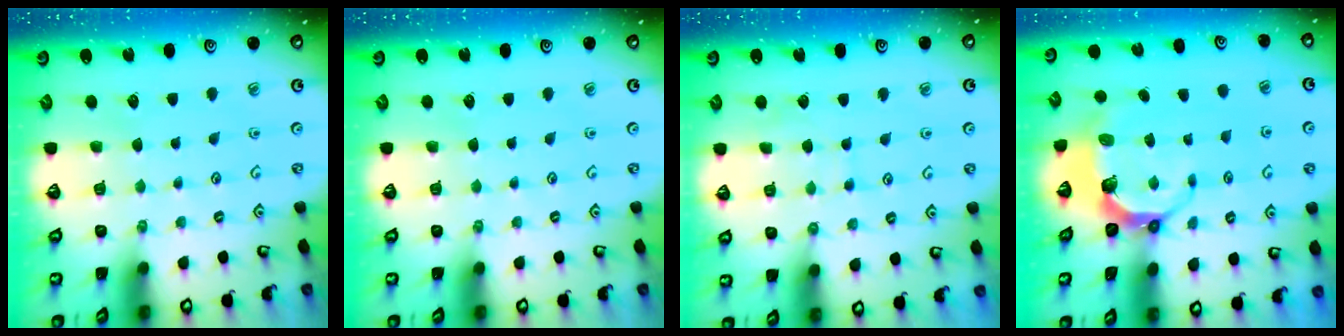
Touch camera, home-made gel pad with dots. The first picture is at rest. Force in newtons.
{"total": 0.0}
{"total": 3.0, "press": 2.9, "slide": 0.4}
{"total": 7.4, "press": 6.2, "slide": 4.1}